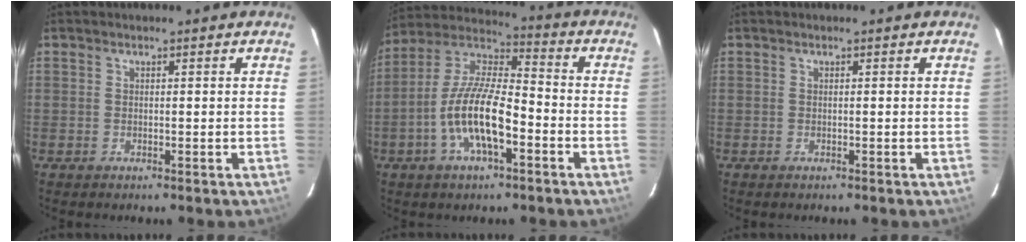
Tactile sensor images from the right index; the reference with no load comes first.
{"total": 13.8, "force": [-5.2, 4.5, 12.0], "torque": [-0.246, -0.001, -0.100]}
{"total": 0.0}